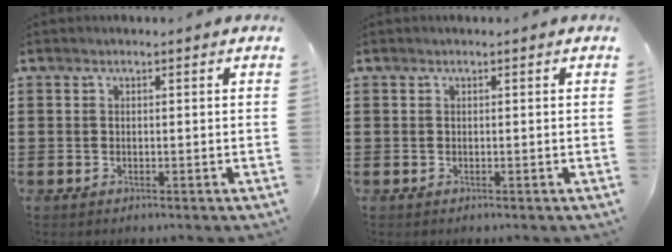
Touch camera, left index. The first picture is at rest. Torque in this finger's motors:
{"motor_torque": [-0.01, 0.01, 0.00, -0.01]}